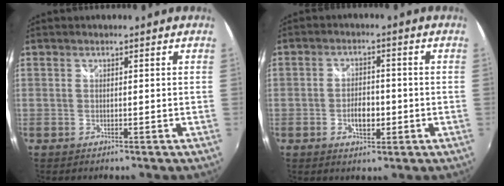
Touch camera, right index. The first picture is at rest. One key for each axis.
{"total": 4.8, "fx": -1.4, "fy": 2.7, "fz": 3.8, "tx": -0.074, "ty": 0.001, "tz": -0.021}